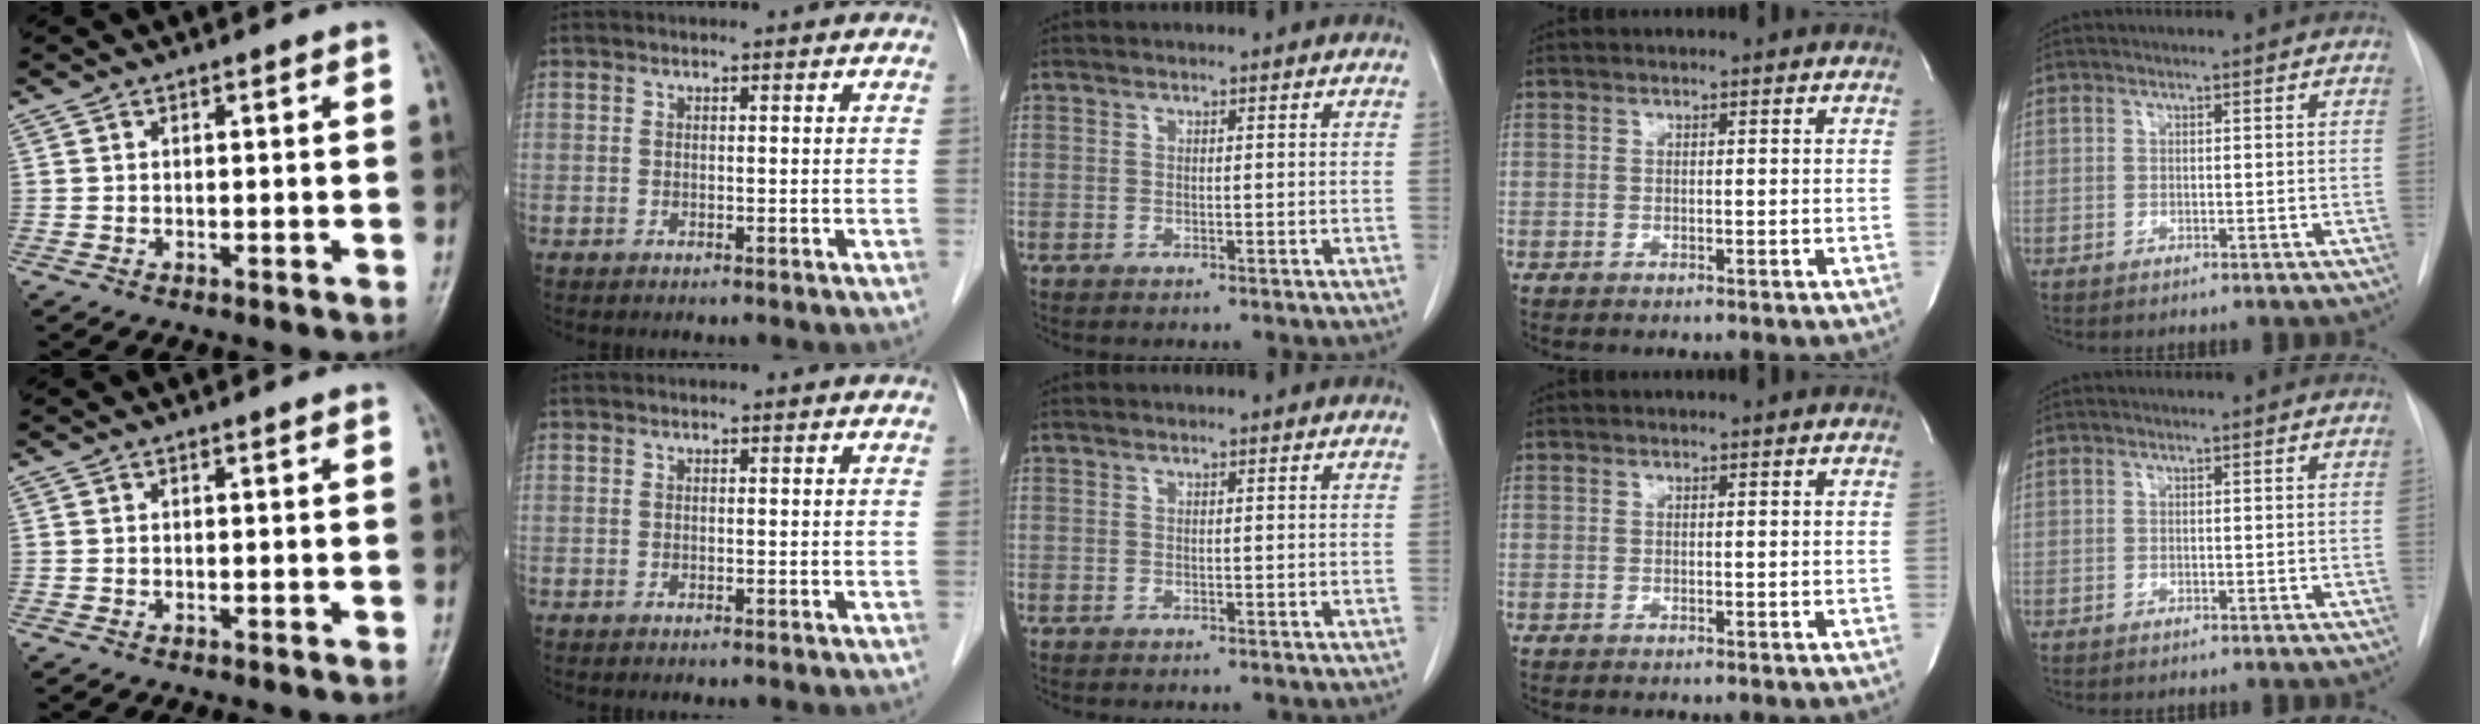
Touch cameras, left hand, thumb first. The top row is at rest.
{}